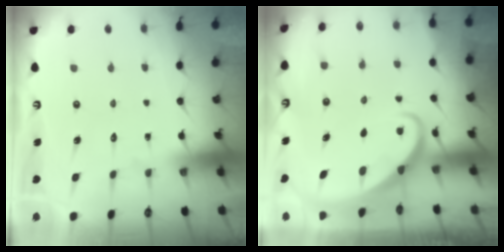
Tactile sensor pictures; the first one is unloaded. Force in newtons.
{"total": 2.8, "press": 2.8, "slide": 0.3}